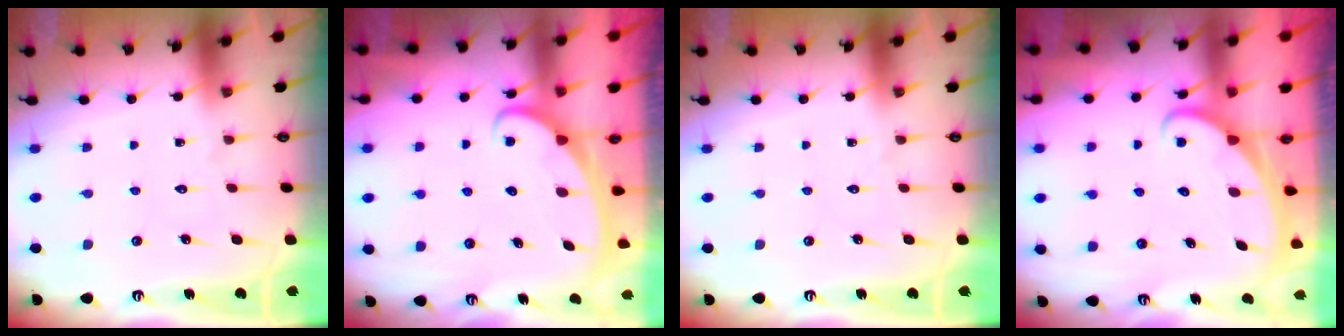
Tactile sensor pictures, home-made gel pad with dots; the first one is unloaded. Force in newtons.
{"total": 2.6, "press": 2.6, "slide": 0.3}
{"total": 0.0}
{"total": 2.1, "press": 2.1, "slide": 0.2}